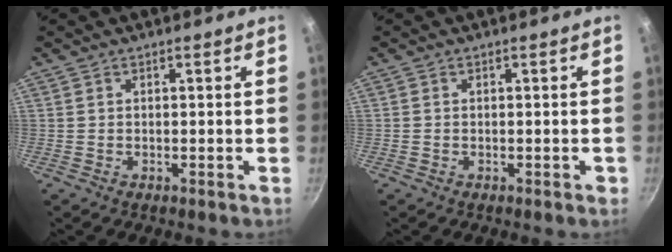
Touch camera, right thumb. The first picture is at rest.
{"total": 0.7, "force": [-0.3, 0.5, 0.4], "torque": [-0.002, 0.004, -0.005]}